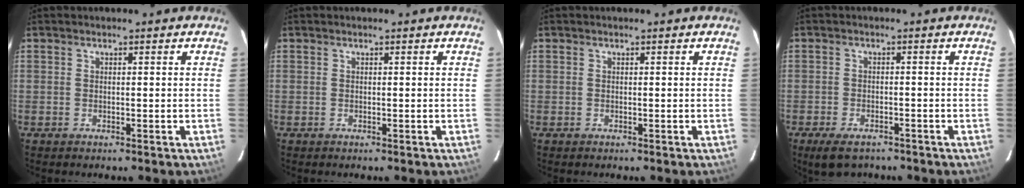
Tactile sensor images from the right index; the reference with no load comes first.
{"total": 0.0}
{"total": 0.0}
{"total": 6.1, "force": [-4.6, 2.8, 2.9], "torque": [-0.073, -0.012, -0.073]}